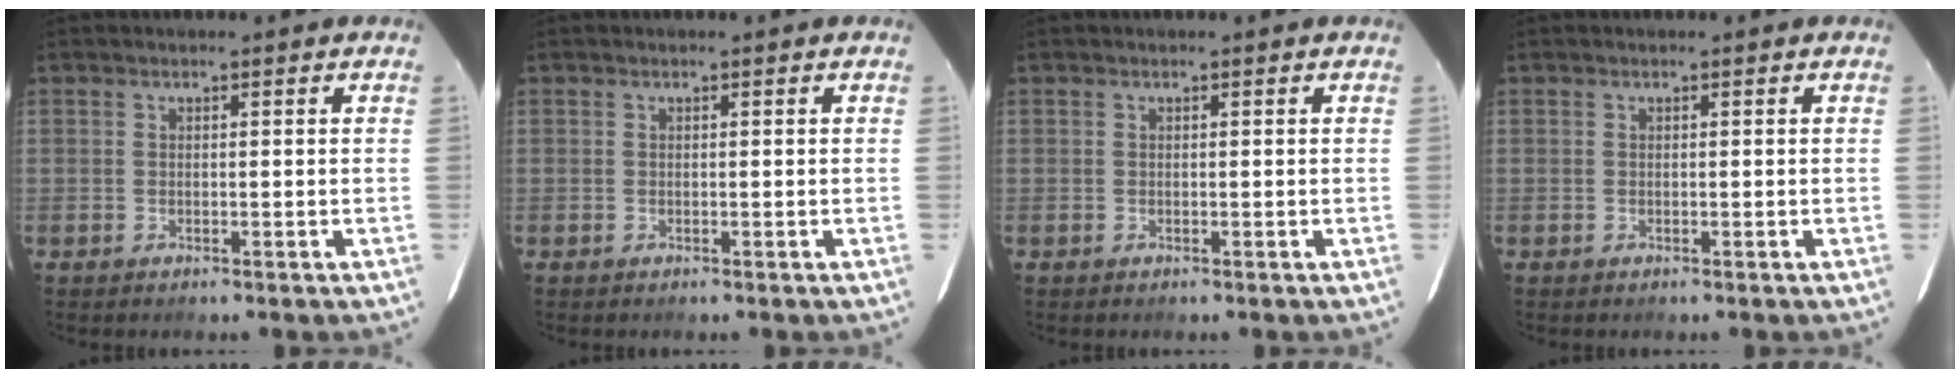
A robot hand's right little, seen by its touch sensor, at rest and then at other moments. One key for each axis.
{"total": 0.0}
{"total": 0.0}
{"total": 0.0}